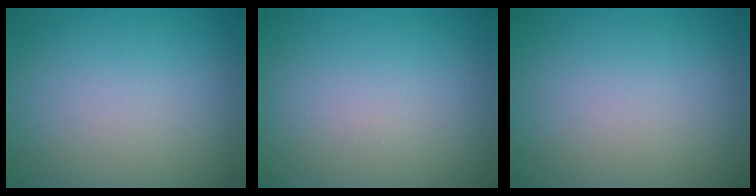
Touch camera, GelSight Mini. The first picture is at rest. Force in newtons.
{"total": 0.0}
{"total": 0.0}